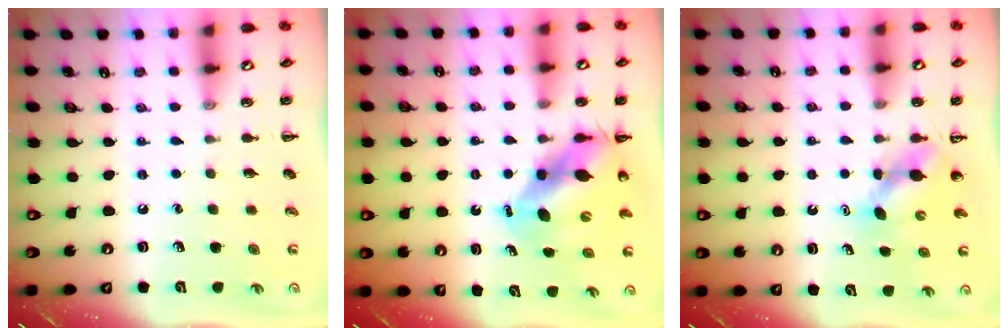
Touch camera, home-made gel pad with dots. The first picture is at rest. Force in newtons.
{"total": 9.3, "press": 9.1, "slide": 2.2}
{"total": 4.5, "press": 4.4, "slide": 0.6}